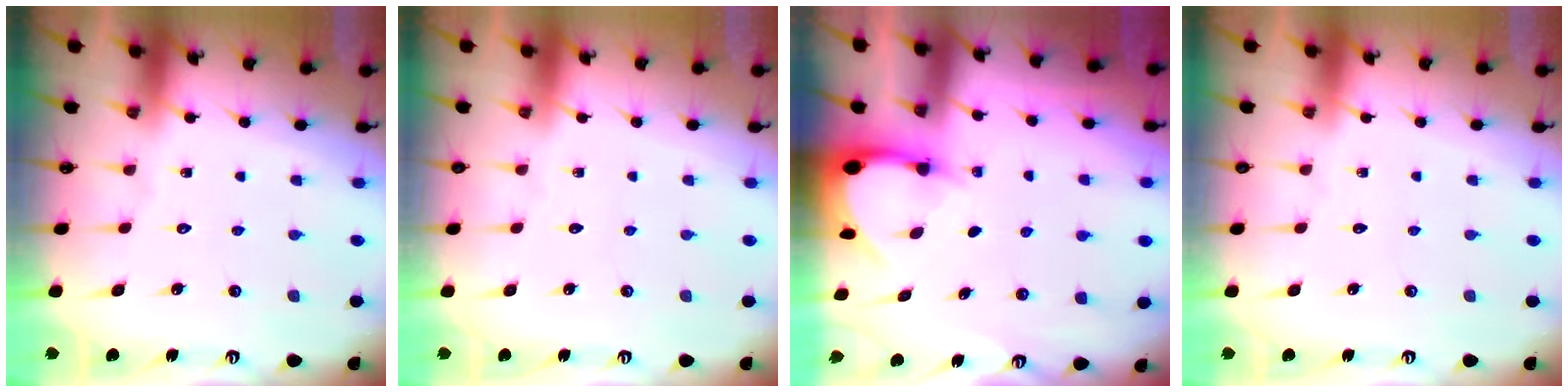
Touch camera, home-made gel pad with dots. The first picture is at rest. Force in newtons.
{"total": 0.0}
{"total": 3.7, "press": 3.7, "slide": 0.2}
{"total": 0.0}